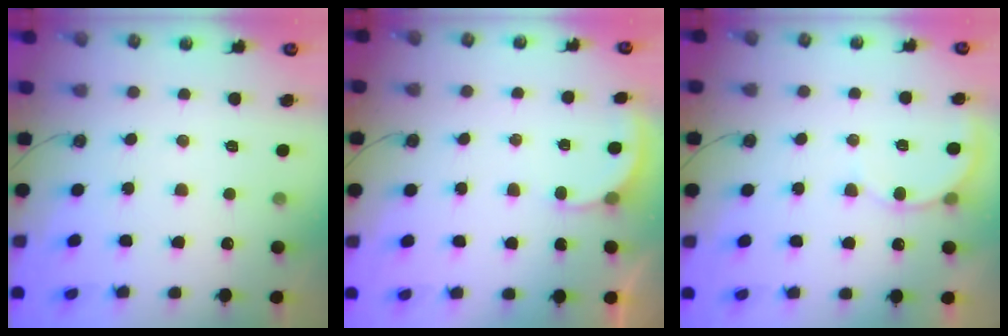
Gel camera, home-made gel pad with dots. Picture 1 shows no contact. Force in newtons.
{"total": 2.6, "press": 2.6, "slide": 0.2}
{"total": 5.9, "press": 5.9, "slide": 0.3}